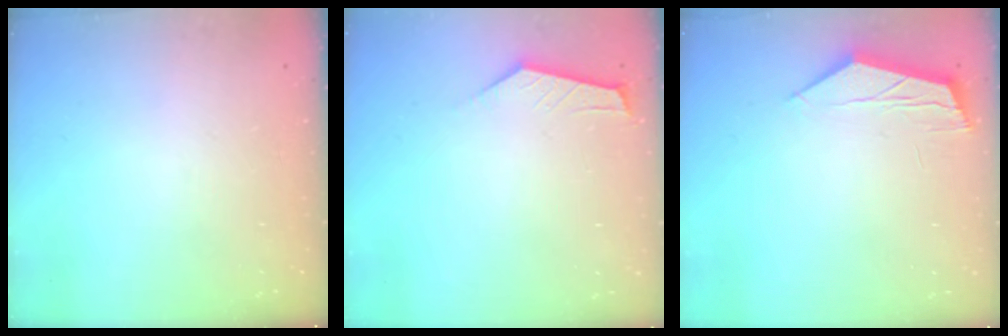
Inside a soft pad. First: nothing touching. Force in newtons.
{"total": 2.6, "press": 2.6, "slide": 0.4}
{"total": 5.3, "press": 5.3, "slide": 0.8}